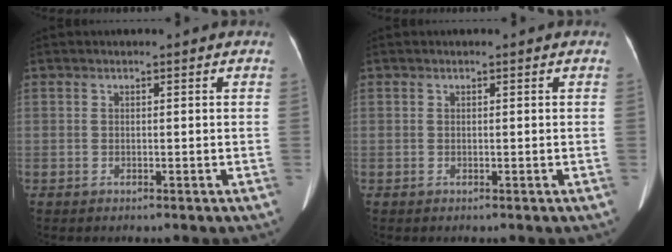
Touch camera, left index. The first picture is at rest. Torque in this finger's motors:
{"motor_torque": [0.00, 0.00, 0.00, 0.00]}